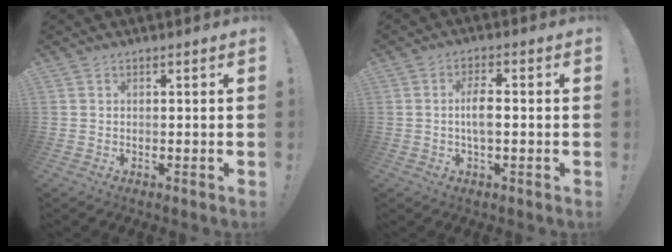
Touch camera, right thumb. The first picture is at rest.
{"total": 5.7, "force": [-0.4, 1.9, 5.4], "torque": [-0.103, 0.001, -0.012]}